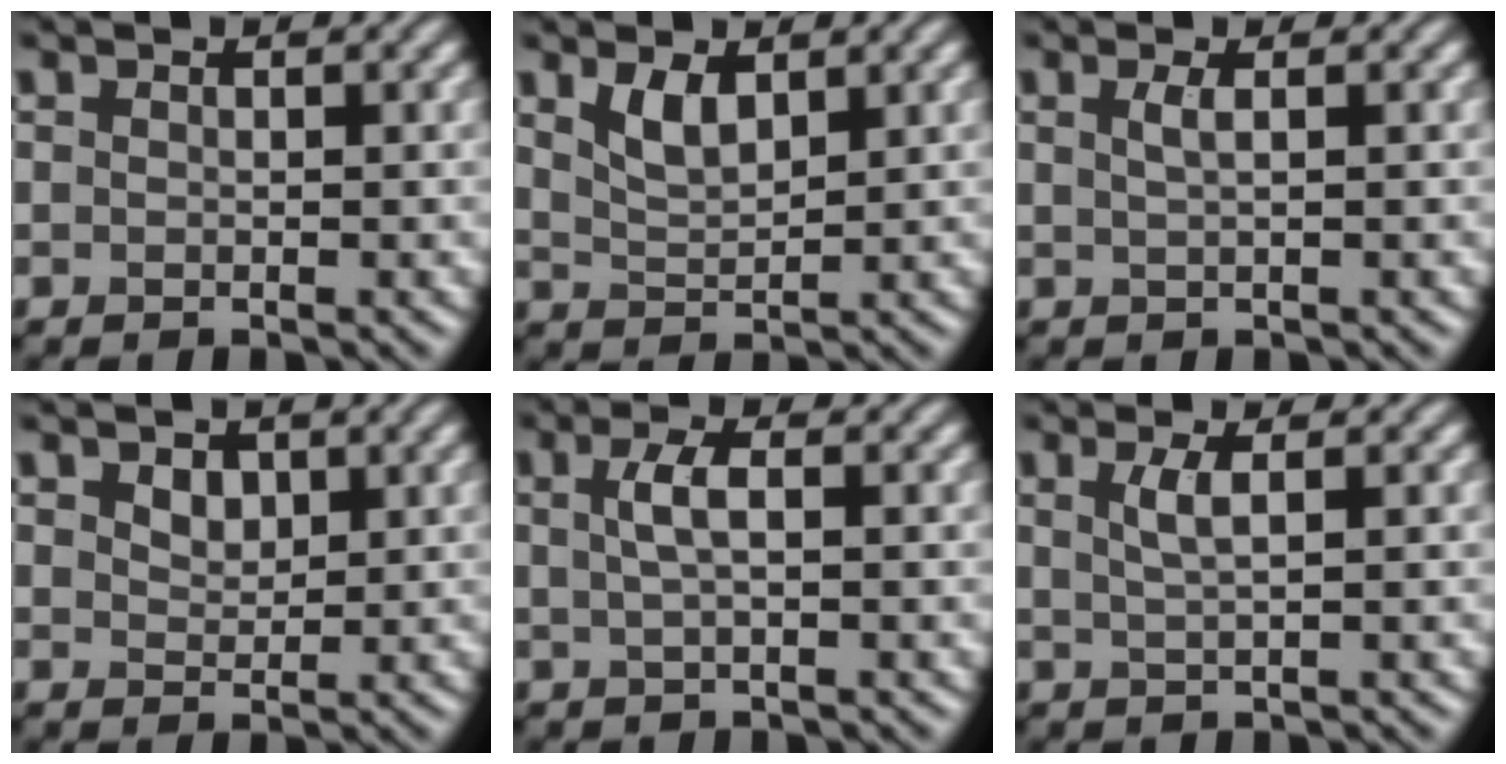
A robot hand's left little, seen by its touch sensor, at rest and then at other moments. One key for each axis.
{"total": 2.6, "fx": 1.6, "fy": 1.1, "fz": 1.8, "tx": -0.042, "ty": -0.004, "tz": 0.035}
{"total": 1.4, "fx": 0.4, "fy": 0.5, "fz": 1.2, "tx": -0.020, "ty": 0.003, "tz": 0.005}
{"total": 1.6, "fx": 0.9, "fy": 1.1, "fz": 0.8, "tx": -0.017, "ty": -0.001, "tz": 0.017}
{"total": 2.1, "fx": 0.4, "fy": 0.6, "fz": 2.0, "tx": -0.042, "ty": 0.006, "tz": 0.007}
{"total": 1.9, "fx": 0.6, "fy": 0.5, "fz": 1.8, "tx": -0.032, "ty": 0.000, "tz": 0.009}